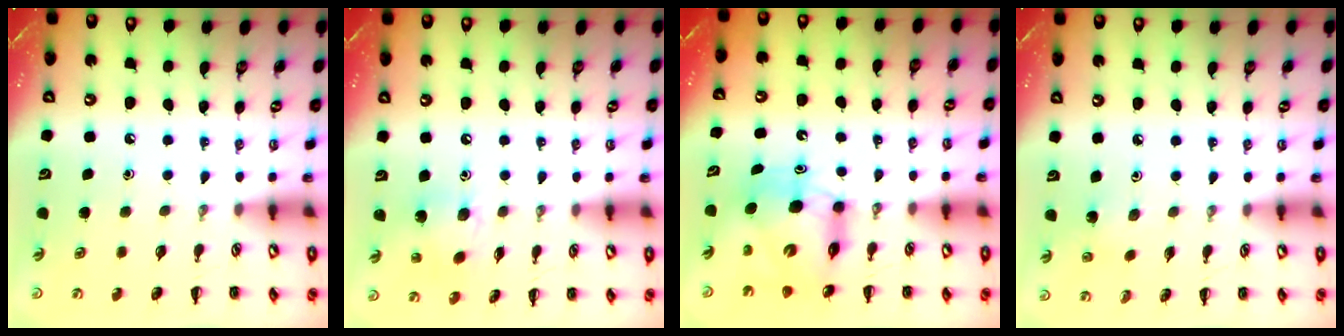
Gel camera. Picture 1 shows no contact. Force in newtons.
{"total": 7.5, "press": 7.5, "slide": 0.6}
{"total": 9.1, "press": 8.8, "slide": 2.2}
{"total": 1.9, "press": 1.9, "slide": 0.4}